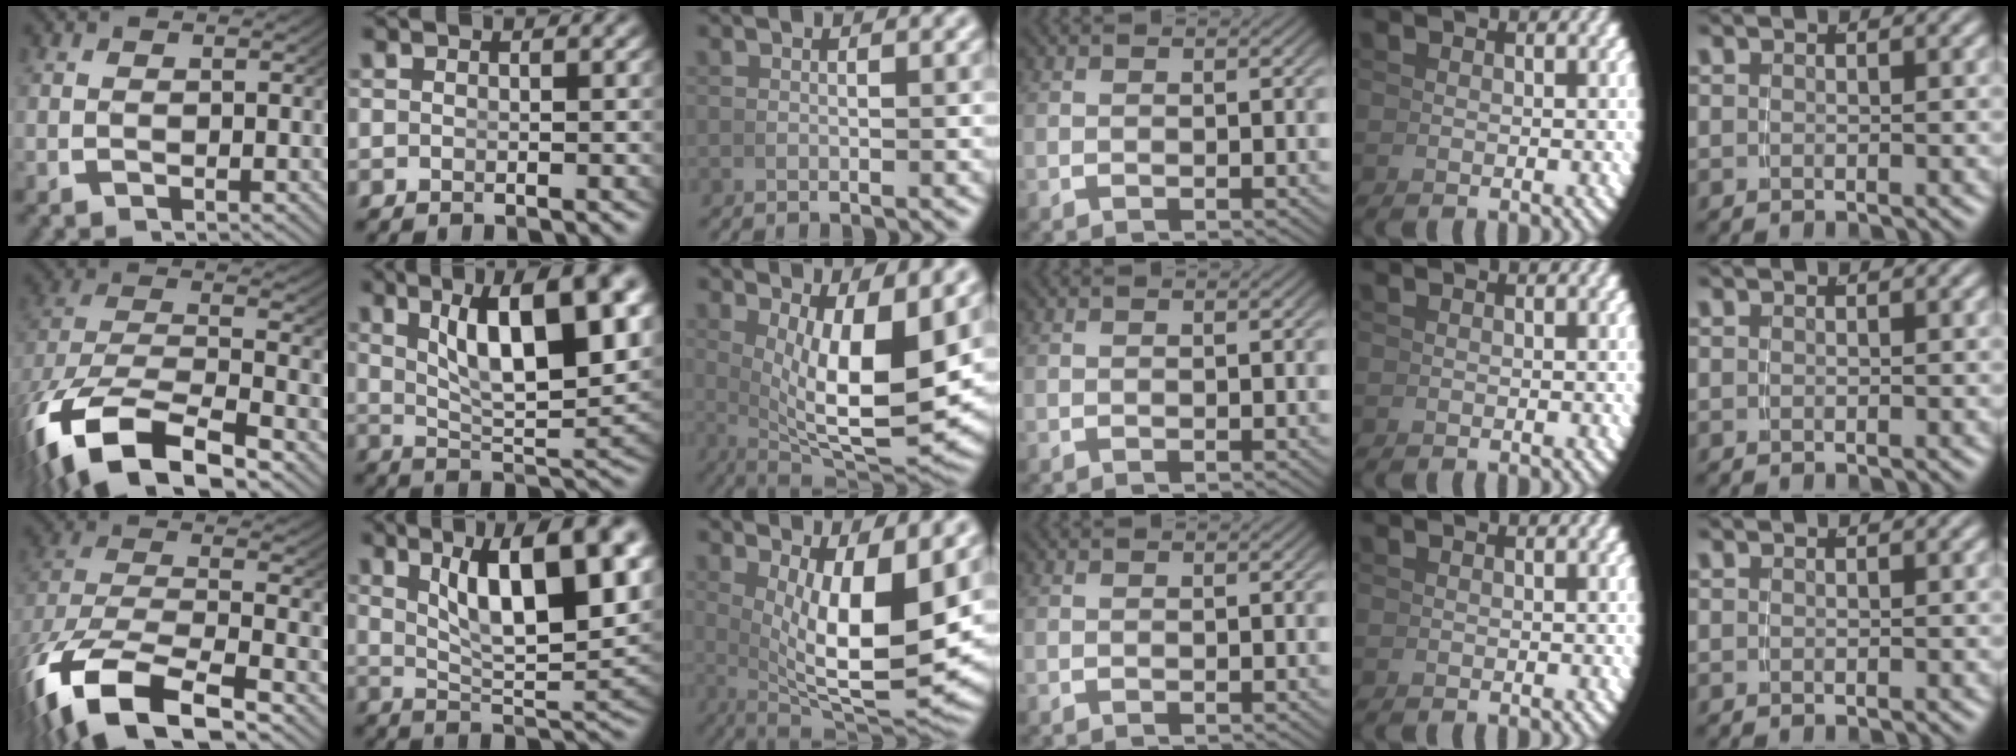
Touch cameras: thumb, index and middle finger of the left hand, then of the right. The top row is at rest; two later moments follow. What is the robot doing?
{"motion": "lift_and_place", "object": "cup"}